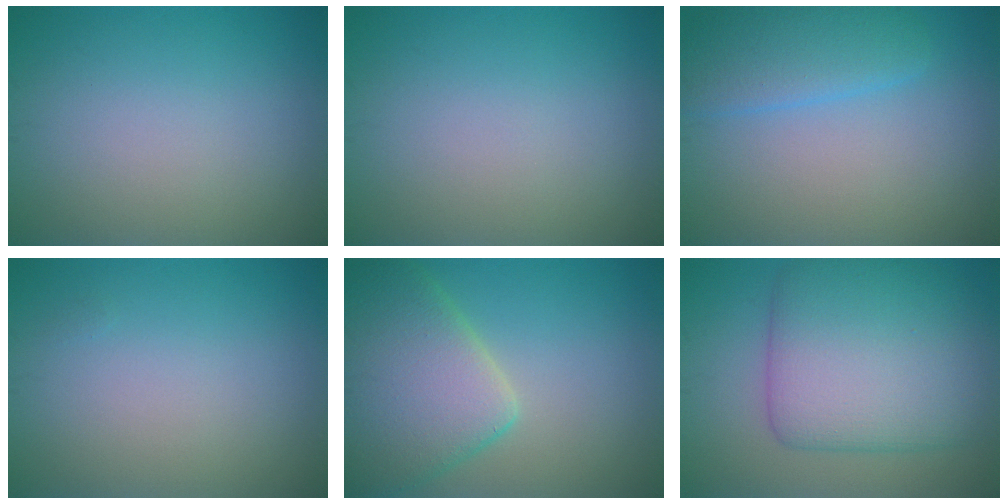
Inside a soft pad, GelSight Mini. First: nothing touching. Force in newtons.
{"total": 0.0}
{"total": 2.7, "press": 2.7, "slide": 0.0}
{"total": 0.0}
{"total": 8.4, "press": 8.4, "slide": 0.6}
{"total": 9.3, "press": 9.3, "slide": 0.1}